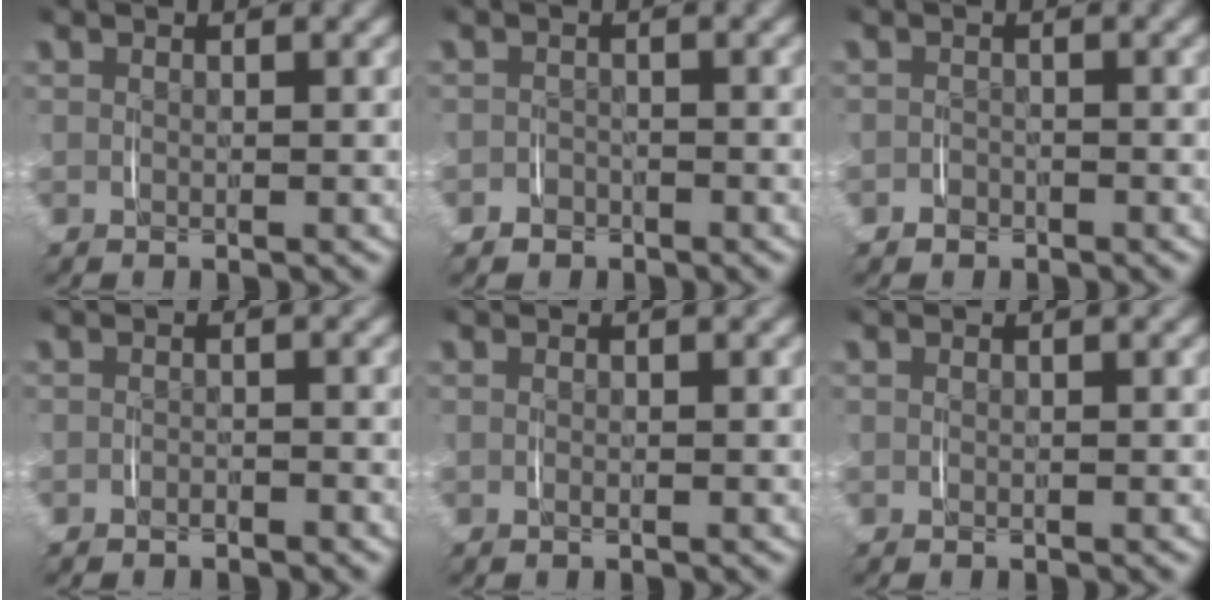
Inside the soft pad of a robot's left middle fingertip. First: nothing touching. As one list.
[{"total": 1.9, "force": [-1.4, 1.3, -0.1], "torque": [-0.003, -0.009, -0.025]}, {"total": 1.2, "force": [-0.9, 0.8, -0.1], "torque": [0.001, -0.006, -0.016]}, {"total": 0.8, "force": [-0.8, 0.2, 0.0], "torque": [0.001, 0.000, -0.014]}, {"total": 0.0}, {"total": 0.0}]